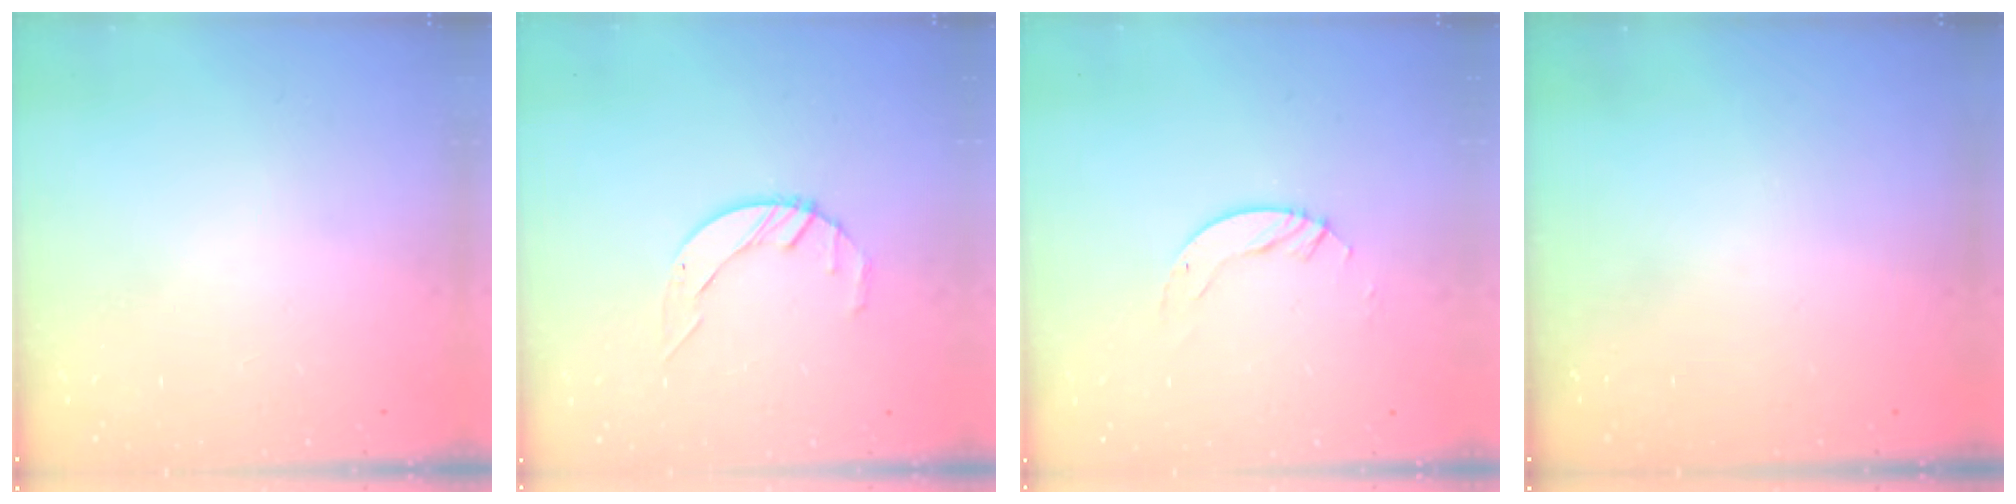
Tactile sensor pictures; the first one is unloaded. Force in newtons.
{"total": 3.2, "press": 3.2, "slide": 0.4}
{"total": 3.0, "press": 3.0, "slide": 0.2}
{"total": 0.0}